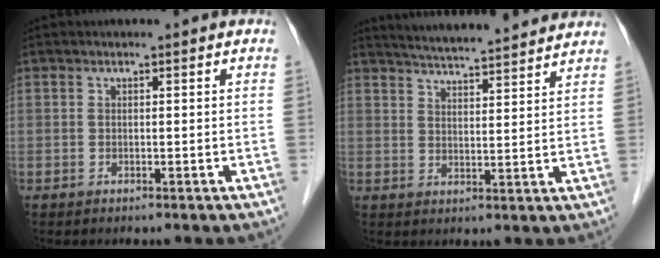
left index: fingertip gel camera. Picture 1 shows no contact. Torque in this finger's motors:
{"motor_torque": [-0.21, -0.47, 0.17, 0.08]}